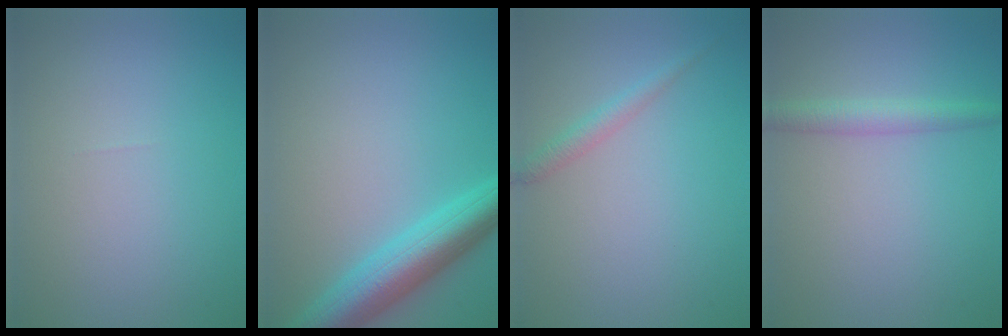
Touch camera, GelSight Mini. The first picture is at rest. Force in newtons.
{"total": 6.1, "press": 6.1, "slide": 0.2}
{"total": 1.4, "press": 1.4, "slide": 0.0}
{"total": 2.3, "press": 2.3, "slide": 0.1}